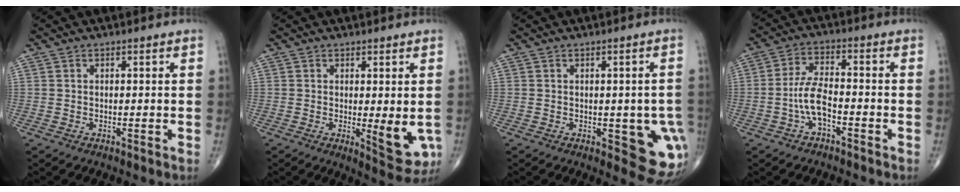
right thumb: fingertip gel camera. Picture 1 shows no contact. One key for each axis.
{"total": 6.6, "fx": -0.7, "fy": 2.4, "fz": 6.2, "tx": -0.072, "ty": -0.017, "tz": -0.002}
{"total": 10.2, "fx": -2.4, "fy": 4.4, "fz": 8.8, "tx": -0.059, "ty": -0.009, "tz": -0.022}
{"total": 6.5, "fx": -2.4, "fy": 3.0, "fz": 5.2, "tx": -0.101, "ty": 0.029, "tz": -0.048}